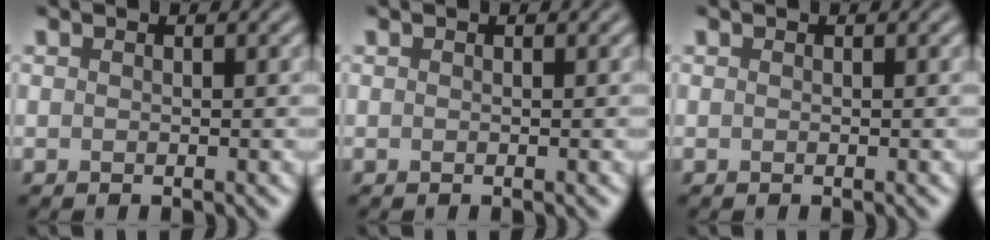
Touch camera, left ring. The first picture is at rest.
{"total": 0.0}
{"total": 0.0}